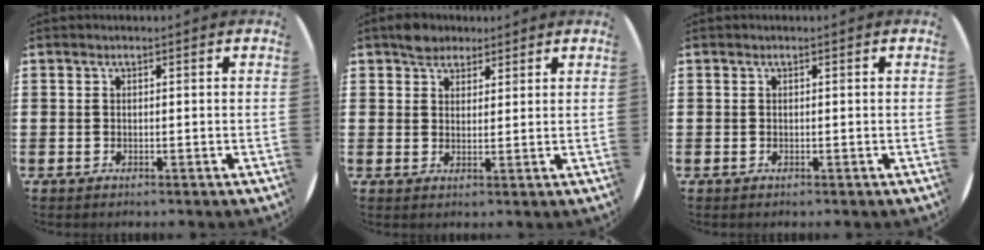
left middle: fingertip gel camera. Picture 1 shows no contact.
{"total": 3.1, "force": [2.6, 1.6, 0.1], "torque": [0.000, 0.005, 0.050]}
{"total": 0.0}